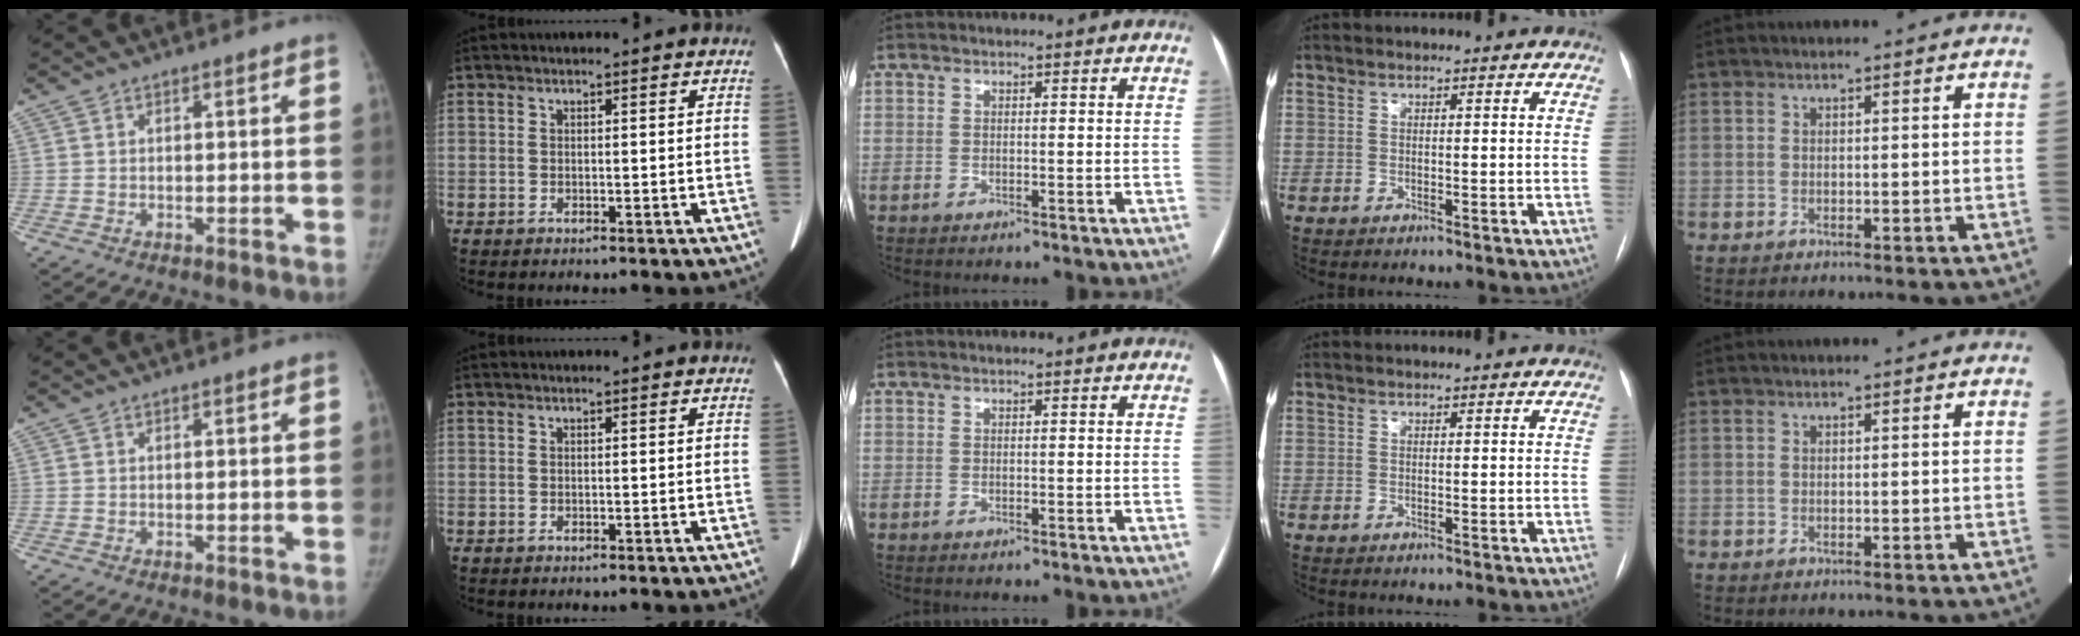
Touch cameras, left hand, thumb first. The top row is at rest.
{}